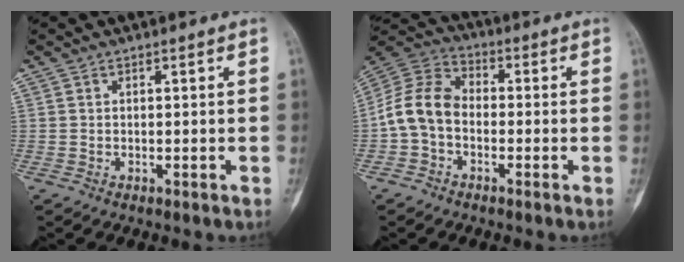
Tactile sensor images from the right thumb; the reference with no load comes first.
{"total": 9.6, "force": [-1.7, 6.4, 6.9], "torque": [-0.136, 0.032, -0.046]}